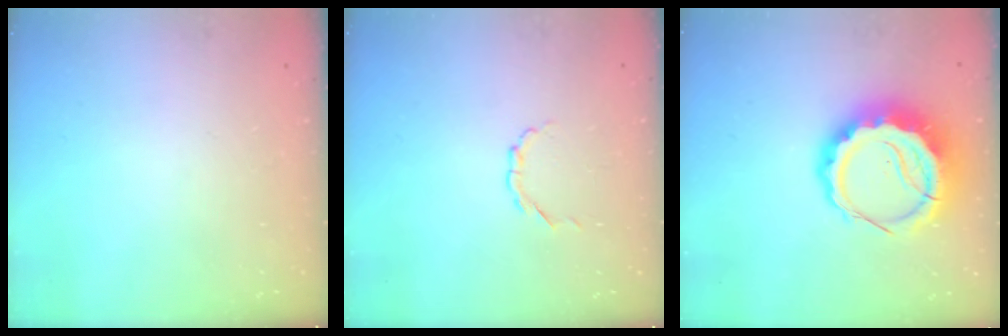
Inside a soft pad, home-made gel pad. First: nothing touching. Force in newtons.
{"total": 2.5, "press": 2.4, "slide": 0.6}
{"total": 13.6, "press": 13.3, "slide": 2.7}